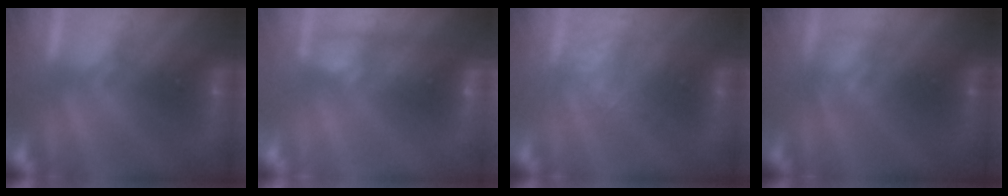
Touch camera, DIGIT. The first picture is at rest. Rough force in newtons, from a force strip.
{"total": 10.0}
{"total": 2.6}
{"total": 2.5}